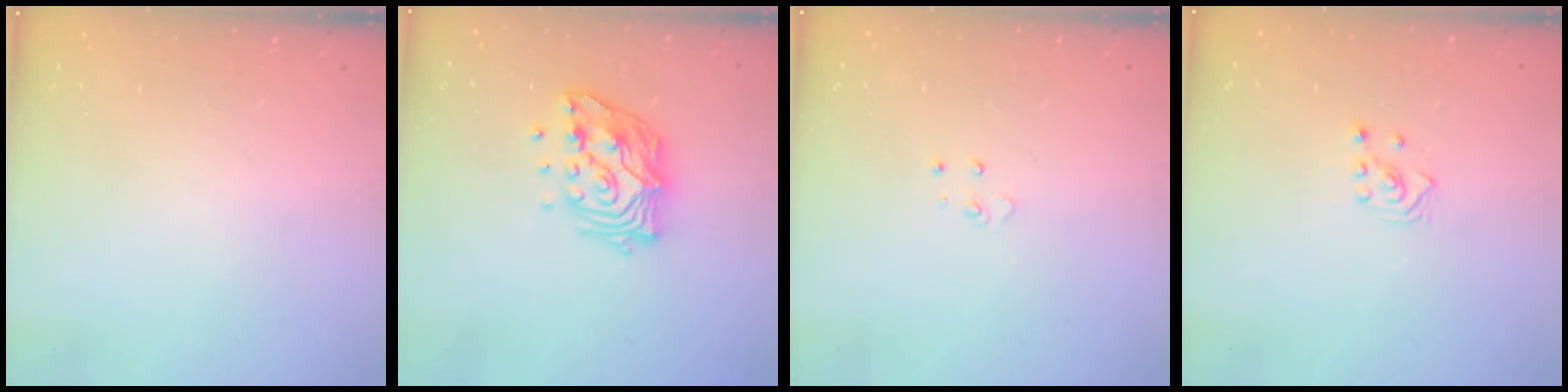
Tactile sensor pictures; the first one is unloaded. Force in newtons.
{"total": 15.1, "press": 15.0, "slide": 1.4}
{"total": 3.6, "press": 3.6, "slide": 0.4}
{"total": 2.5, "press": 2.3, "slide": 1.0}